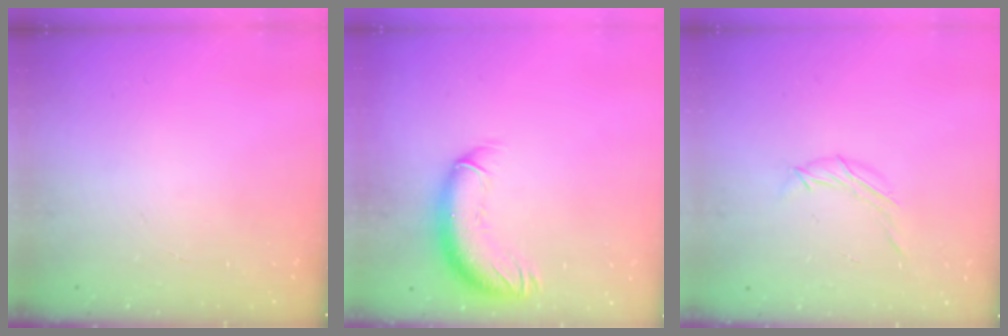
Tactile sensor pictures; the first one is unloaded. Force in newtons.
{"total": 11.7, "press": 11.4, "slide": 2.8}
{"total": 5.5, "press": 5.4, "slide": 1.2}